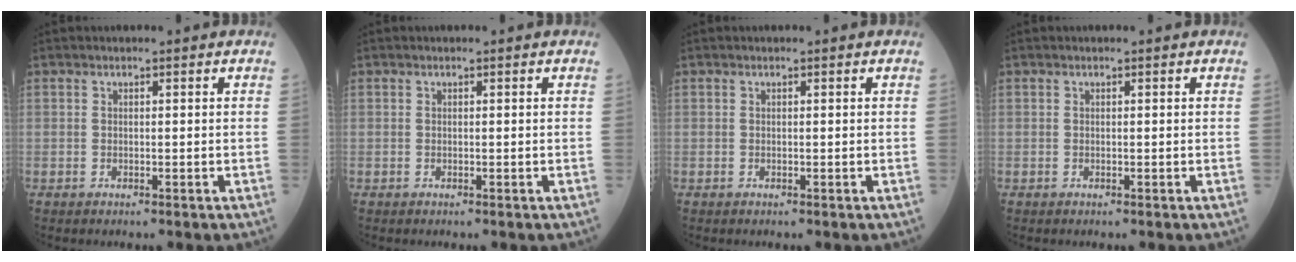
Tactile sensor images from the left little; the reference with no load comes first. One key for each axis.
{"total": 0.0}
{"total": 0.0}
{"total": 0.0}